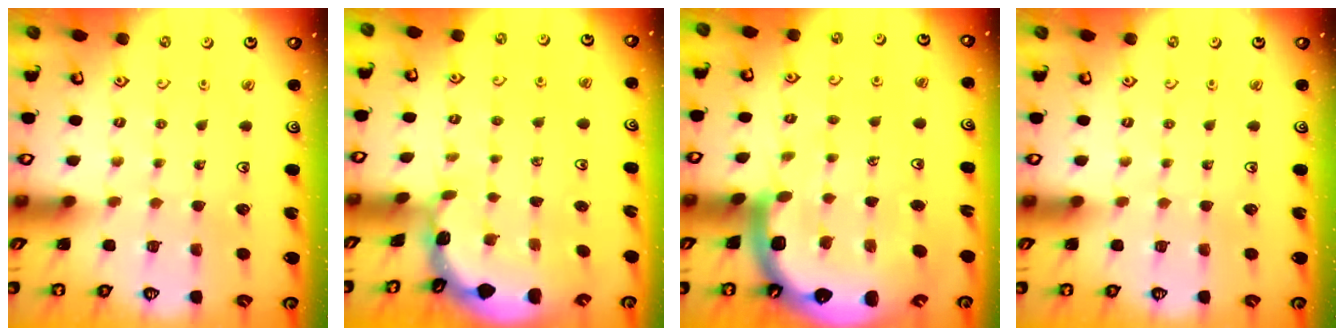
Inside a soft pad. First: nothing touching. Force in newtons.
{"total": 1.4, "press": 1.4, "slide": 0.1}
{"total": 11.1, "press": 10.9, "slide": 2.4}
{"total": 0.0}